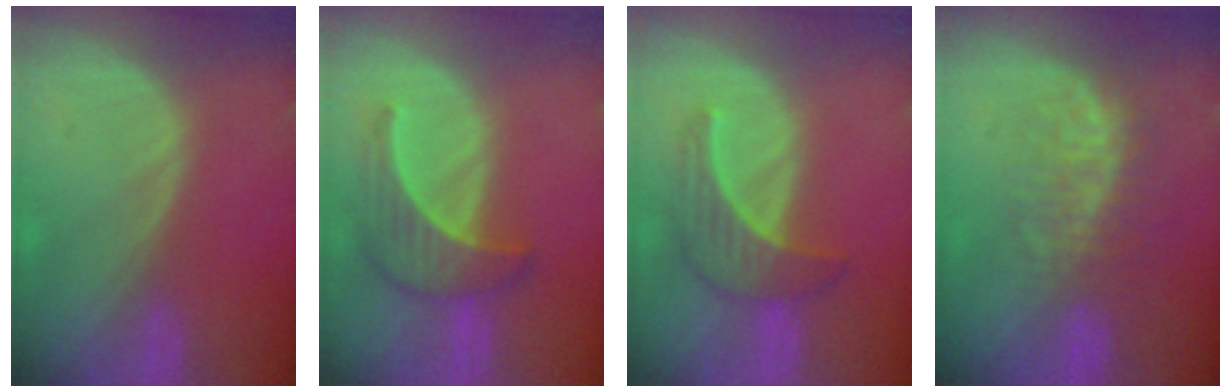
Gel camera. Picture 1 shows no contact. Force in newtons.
{"total": 6.2, "press": 6.1, "slide": 1.1}
{"total": 5.7, "press": 5.6, "slide": 0.9}
{"total": 7.6, "press": 7.1, "slide": 2.8}